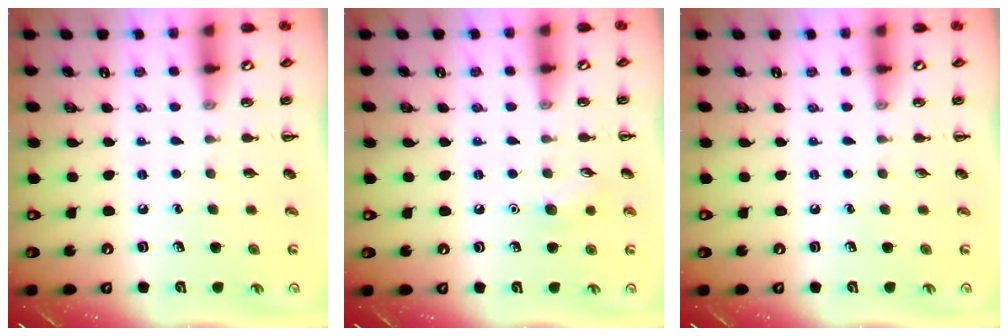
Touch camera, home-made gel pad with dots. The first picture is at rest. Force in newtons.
{"total": 5.9, "press": 5.7, "slide": 1.4}
{"total": 0.0}